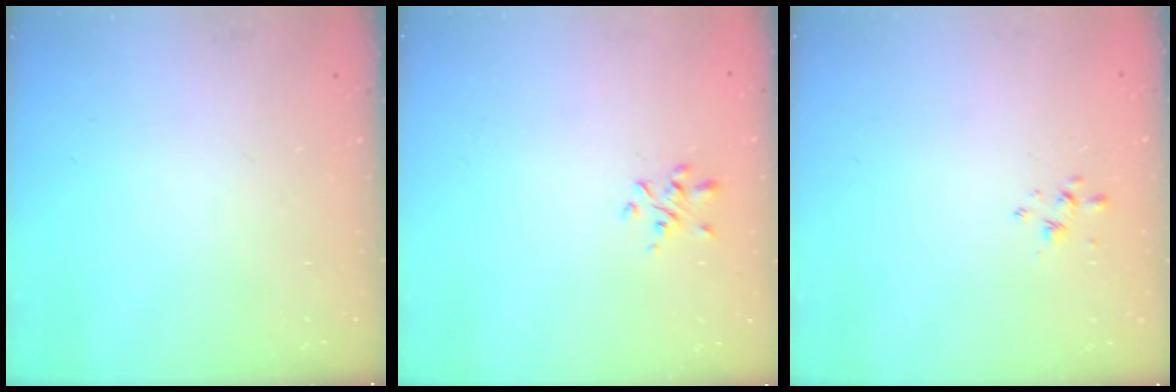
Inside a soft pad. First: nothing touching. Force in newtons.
{"total": 1.8, "press": 1.6, "slide": 0.6}
{"total": 2.7, "press": 2.5, "slide": 0.8}